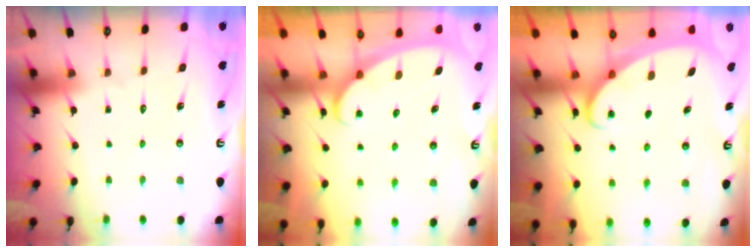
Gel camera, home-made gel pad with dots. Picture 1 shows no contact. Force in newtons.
{"total": 2.3, "press": 2.3, "slide": 0.3}
{"total": 2.2, "press": 2.2, "slide": 0.3}